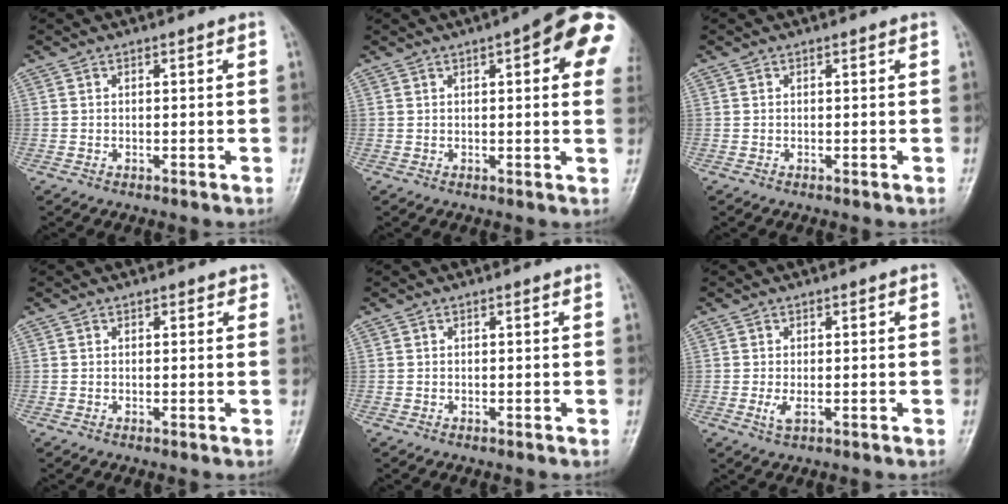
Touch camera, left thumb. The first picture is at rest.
{"total": 14.5, "force": [4.6, 4.1, 13.1], "torque": [-0.142, -0.001, 0.042]}
{"total": 0.0}
{"total": 1.2, "force": [0.8, 0.8, 0.5], "torque": [0.005, -0.003, 0.005]}
{"total": 0.0}
{"total": 2.5, "force": [-0.4, 1.0, 2.3], "torque": [-0.051, -0.001, -0.006]}